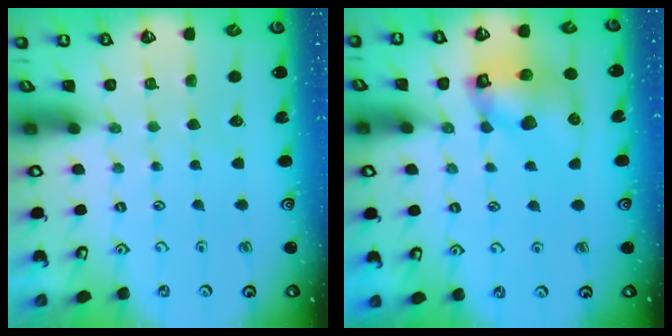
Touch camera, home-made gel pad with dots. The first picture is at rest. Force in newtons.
{"total": 11.4, "press": 11.3, "slide": 1.6}